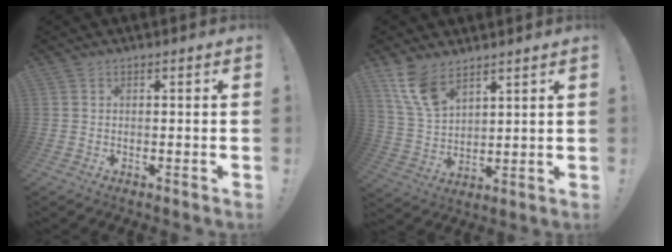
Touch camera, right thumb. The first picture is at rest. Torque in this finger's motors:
{"motor_torque": [-0.20, 0.46, 0.42, 0.73, 0.04]}